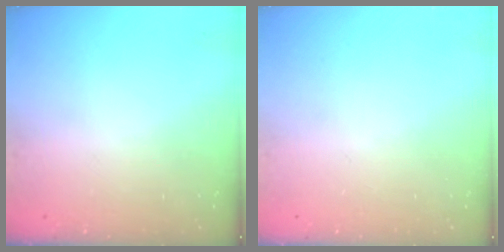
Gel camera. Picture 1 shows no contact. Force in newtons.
{"total": 0.0}